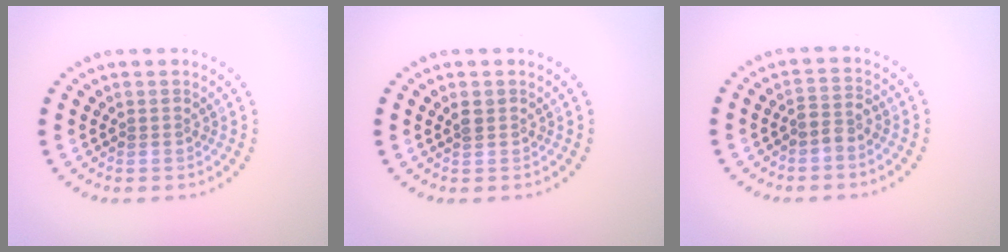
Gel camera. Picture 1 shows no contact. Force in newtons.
{"total": 1.3, "press": 1.1, "slide": 0.6}
{"total": 1.6, "press": 1.2, "slide": 1.0}